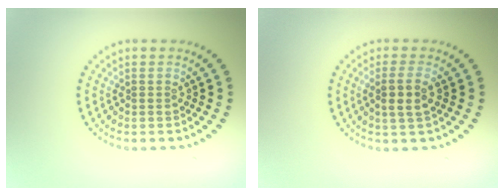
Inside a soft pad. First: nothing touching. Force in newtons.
{"total": 2.1, "press": 2.0, "slide": 0.8}